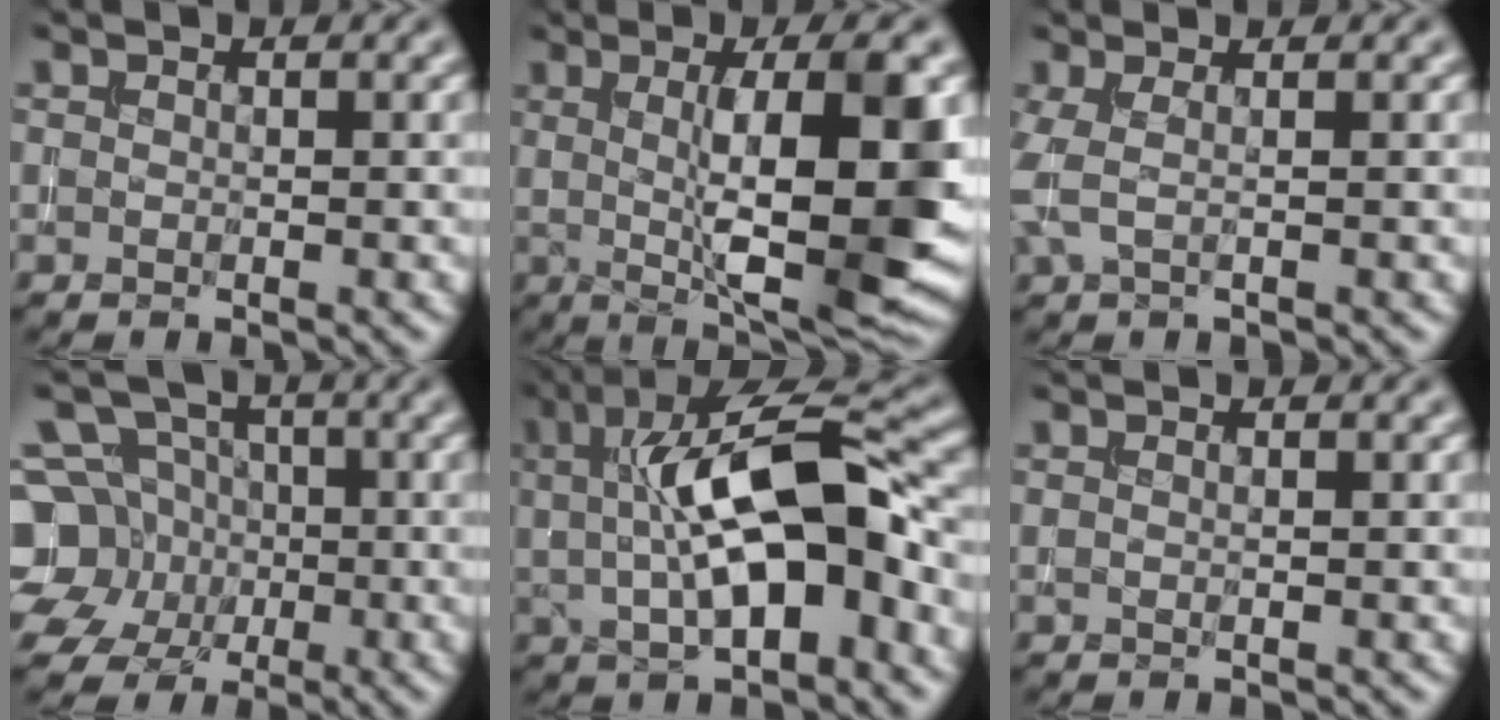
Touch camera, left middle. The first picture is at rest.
{"total": 11.7, "force": [0.4, 2.8, 11.4], "torque": [-0.156, -0.006, 0.013]}
{"total": 1.8, "force": [0.2, 0.5, 1.7], "torque": [-0.043, 0.007, -0.002]}
{"total": 10.2, "force": [-1.6, 9.4, 3.6], "torque": [-0.088, 0.019, -0.062]}
{"total": 11.4, "force": [1.1, 4.1, 10.6], "torque": [-0.157, 0.019, 0.011]}
{"total": 0.9, "force": [0.5, 0.4, 0.7], "torque": [-0.003, 0.001, -0.001]}